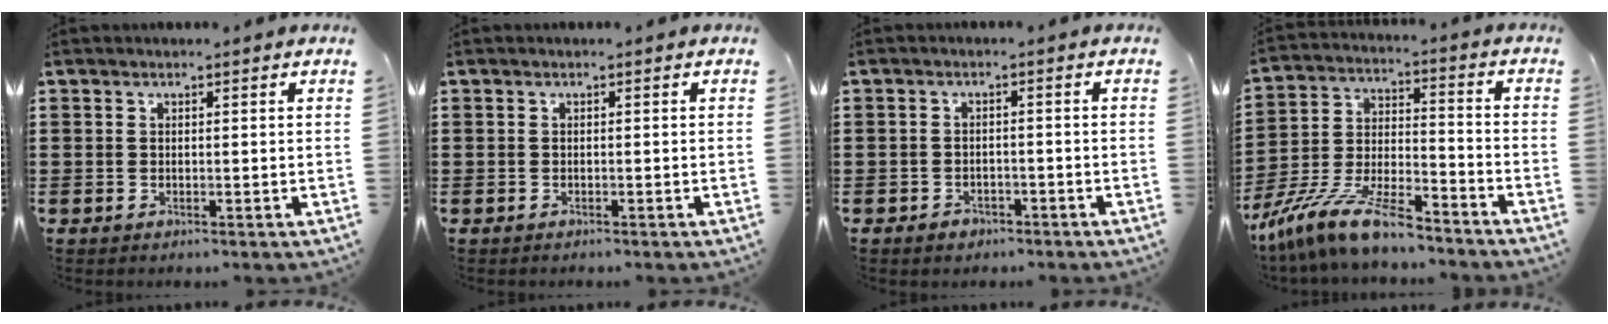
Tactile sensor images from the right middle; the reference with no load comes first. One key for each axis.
{"total": 0.0}
{"total": 1.5, "fx": -1.2, "fy": 0.8, "fz": 0.4, "tx": -0.011, "ty": 0.000, "tz": -0.026}
{"total": 11.7, "fx": -9.8, "fy": 1.5, "fz": 6.2, "tx": -0.128, "ty": 0.017, "tz": -0.193}